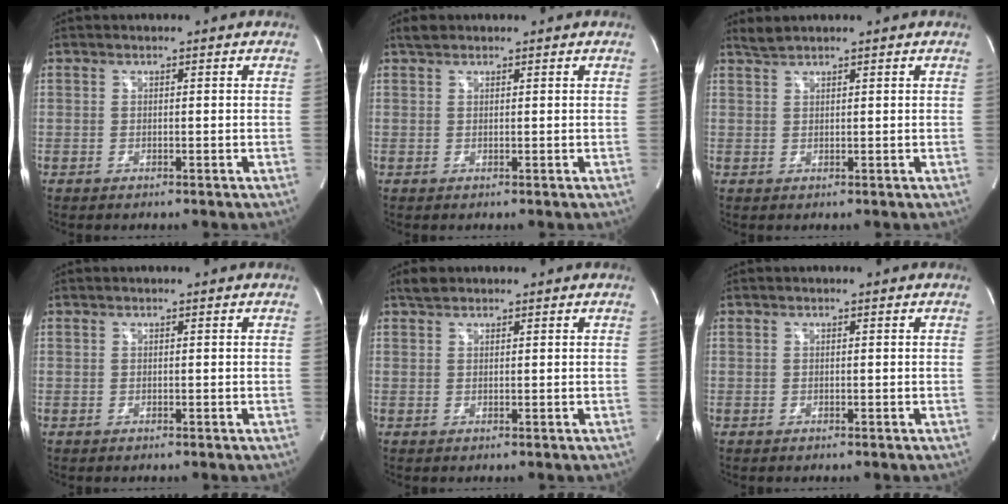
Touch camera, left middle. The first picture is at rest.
{"total": 1.4, "force": [1.2, 0.6, 0.5], "torque": [-0.012, 0.013, 0.021]}
{"total": 1.5, "force": [1.4, -0.2, 0.2], "torque": [-0.006, 0.008, 0.035]}
{"total": 0.0}
{"total": 1.8, "force": [1.5, 0.8, 0.5], "torque": [-0.013, 0.013, 0.027]}
{"total": 0.0}